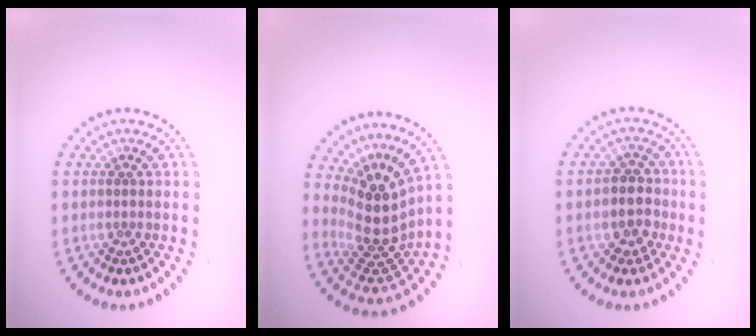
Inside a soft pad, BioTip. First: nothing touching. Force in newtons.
{"total": 4.6, "press": 3.4, "slide": 3.1}
{"total": 3.1, "press": 2.9, "slide": 1.1}